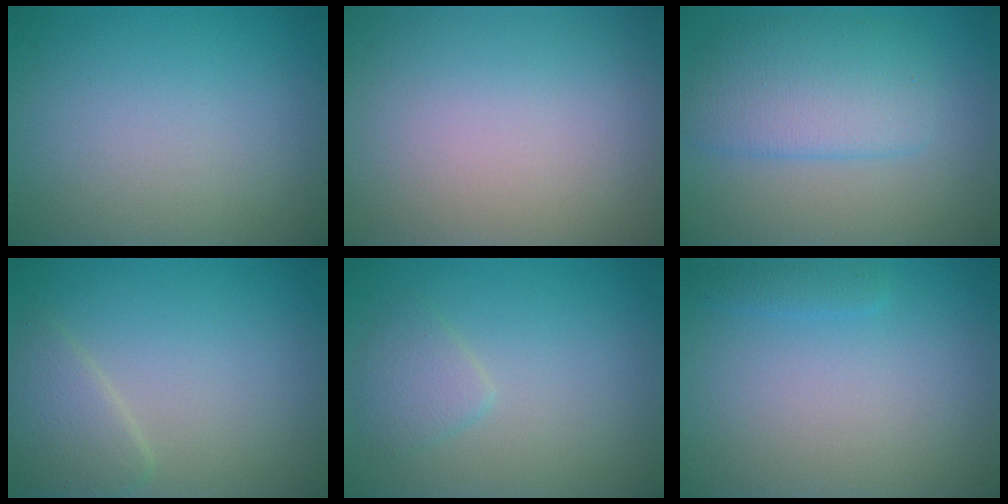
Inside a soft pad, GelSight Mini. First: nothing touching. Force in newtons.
{"total": 0.5, "press": 0.5, "slide": 0.0}
{"total": 4.8, "press": 4.8, "slide": 0.1}
{"total": 2.4, "press": 2.4, "slide": 0.2}
{"total": 1.8, "press": 1.8, "slide": 0.1}
{"total": 0.9, "press": 0.9, "slide": 0.0}